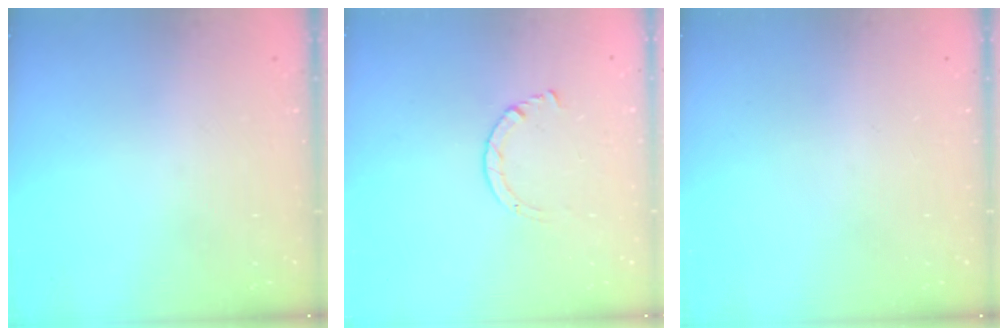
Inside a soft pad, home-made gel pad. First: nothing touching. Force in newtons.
{"total": 2.9, "press": 2.8, "slide": 0.3}
{"total": 0.0}